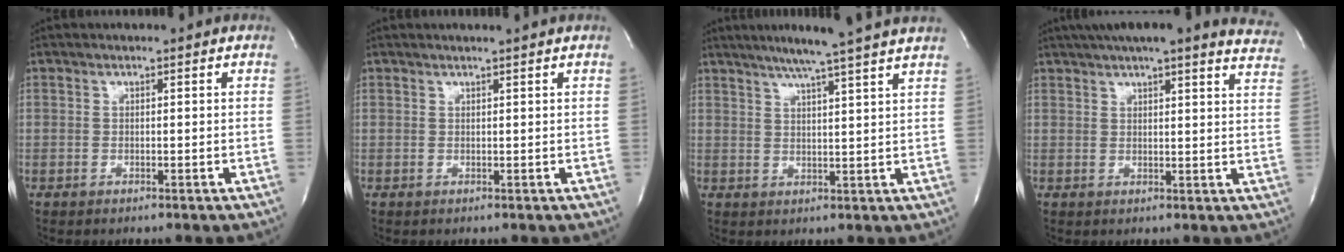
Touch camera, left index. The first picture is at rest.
{"total": 1.3, "force": [1.1, -0.5, 0.5], "torque": [-0.014, -0.004, 0.023]}
{"total": 11.7, "force": [9.7, -1.6, 6.3], "torque": [-0.099, 0.002, 0.120]}
{"total": 22.5, "force": [19.6, 3.2, 10.5], "torque": [-0.156, -0.014, 0.225]}